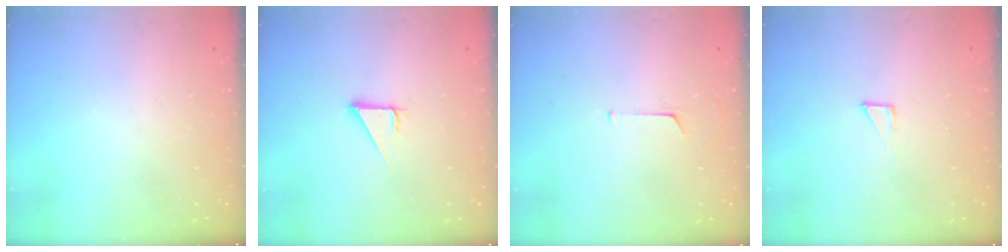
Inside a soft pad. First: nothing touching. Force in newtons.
{"total": 2.8, "press": 2.8, "slide": 0.0}
{"total": 3.9, "press": 3.8, "slide": 0.3}
{"total": 3.0, "press": 3.0, "slide": 0.3}